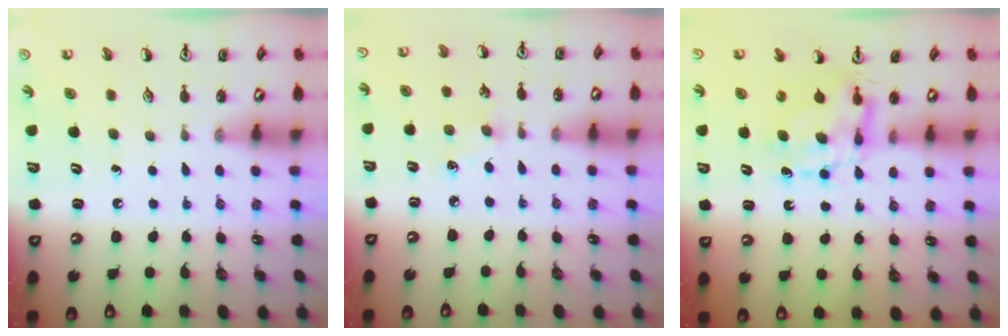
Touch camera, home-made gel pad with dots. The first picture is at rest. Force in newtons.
{"total": 4.7, "press": 4.7, "slide": 0.6}
{"total": 6.7, "press": 6.7, "slide": 0.2}